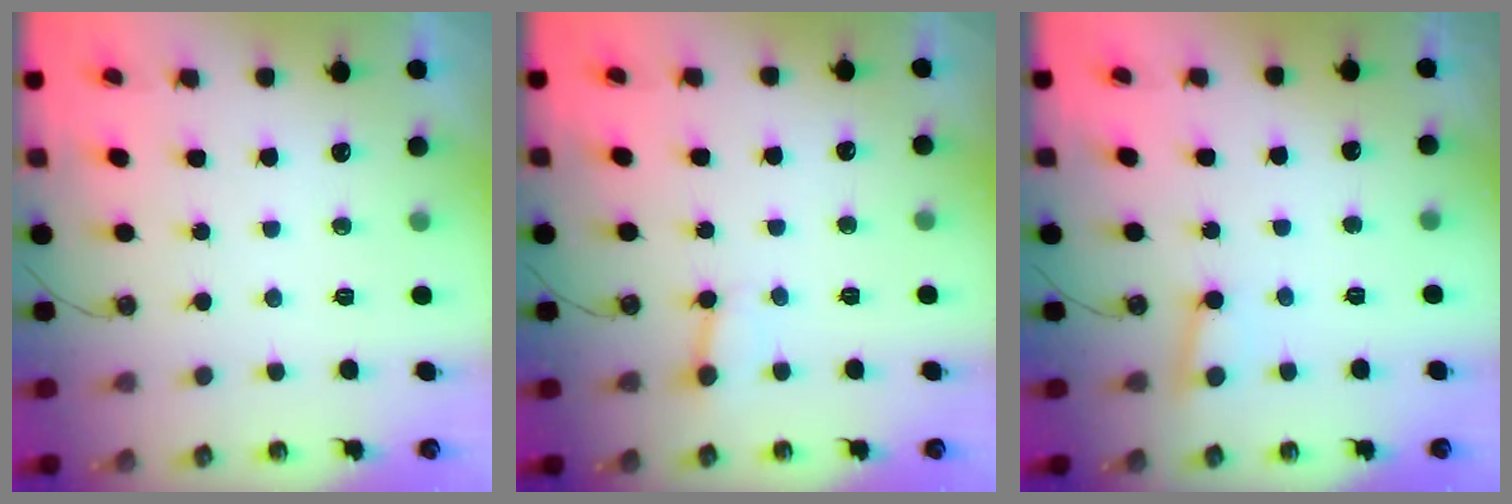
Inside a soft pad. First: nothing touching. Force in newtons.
{"total": 2.5, "press": 2.5, "slide": 0.2}
{"total": 2.9, "press": 2.9, "slide": 0.3}